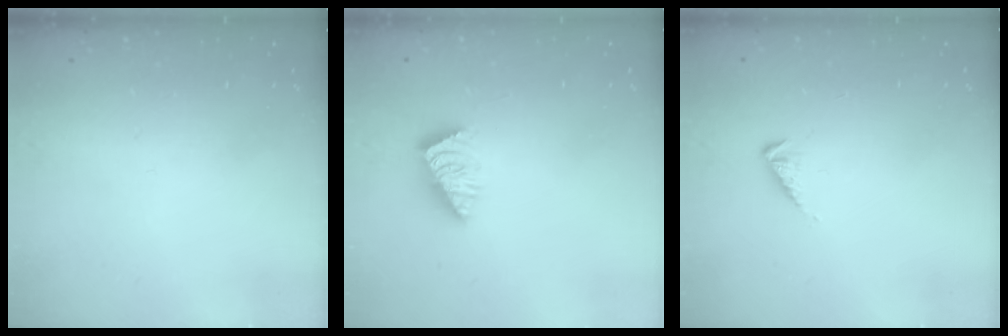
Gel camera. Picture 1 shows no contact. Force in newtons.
{"total": 2.4, "press": 2.4, "slide": 0.4}
{"total": 3.3, "press": 3.2, "slide": 0.5}